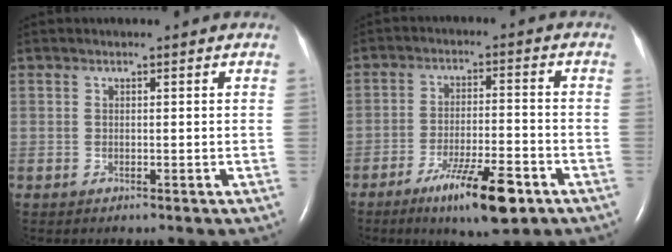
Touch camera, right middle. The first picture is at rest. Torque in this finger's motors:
{"motor_torque": [1.22, -0.92, 0.23, 0.11]}